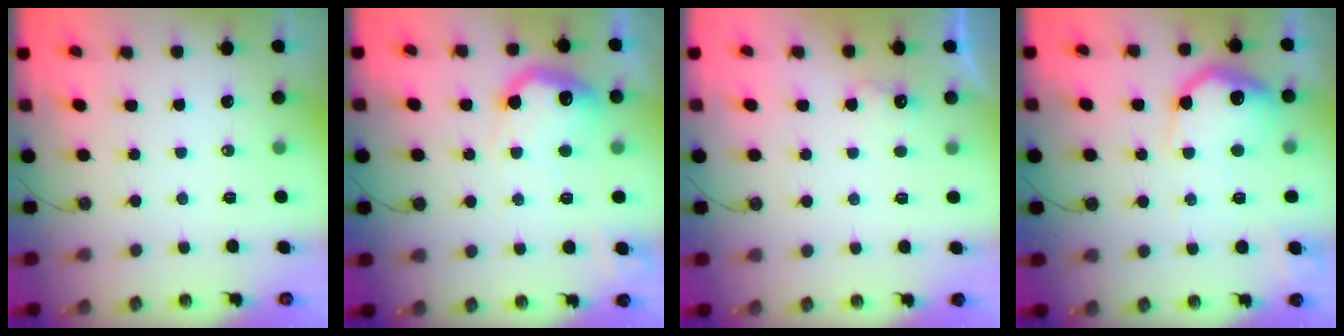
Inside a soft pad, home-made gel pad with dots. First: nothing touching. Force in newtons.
{"total": 16.2, "press": 16.2, "slide": 0.8}
{"total": 6.4, "press": 6.3, "slide": 0.9}
{"total": 17.7, "press": 17.7, "slide": 1.1}